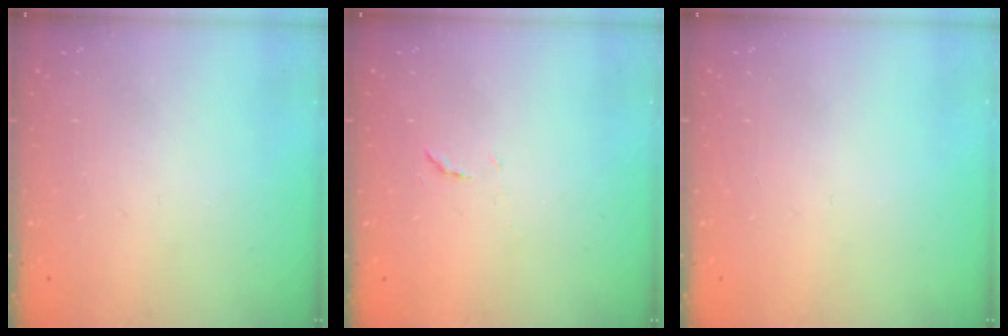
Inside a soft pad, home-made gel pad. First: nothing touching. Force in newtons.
{"total": 6.3, "press": 6.2, "slide": 0.6}
{"total": 0.0}